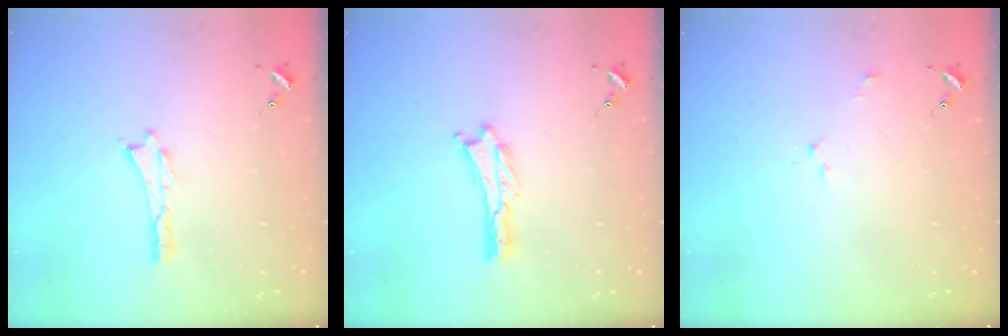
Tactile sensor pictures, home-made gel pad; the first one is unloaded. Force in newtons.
{"total": 0.0}
{"total": 2.2, "press": 2.2, "slide": 0.2}